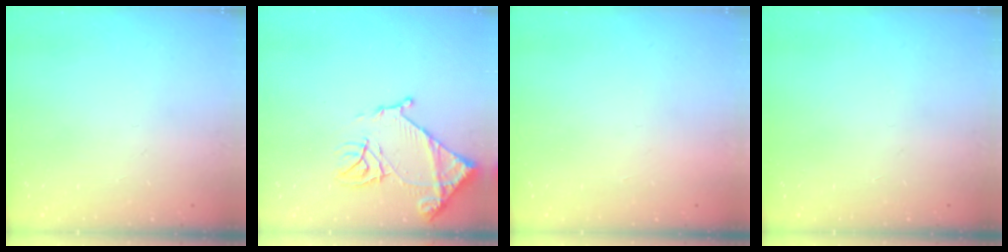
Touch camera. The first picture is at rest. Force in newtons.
{"total": 13.0, "press": 13.0, "slide": 1.3}
{"total": 1.5, "press": 1.5, "slide": 0.1}
{"total": 0.0}